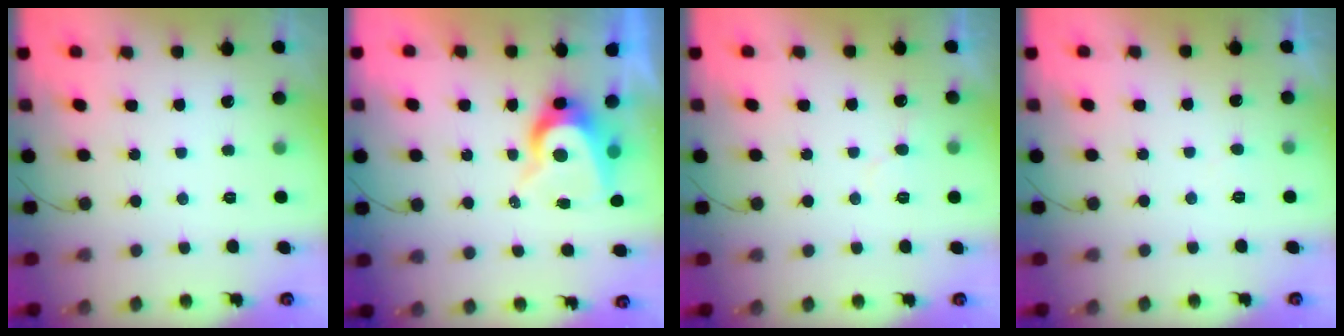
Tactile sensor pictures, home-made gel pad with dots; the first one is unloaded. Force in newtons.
{"total": 8.5, "press": 8.5, "slide": 0.9}
{"total": 4.3, "press": 4.3, "slide": 0.3}
{"total": 2.3, "press": 2.3, "slide": 0.2}